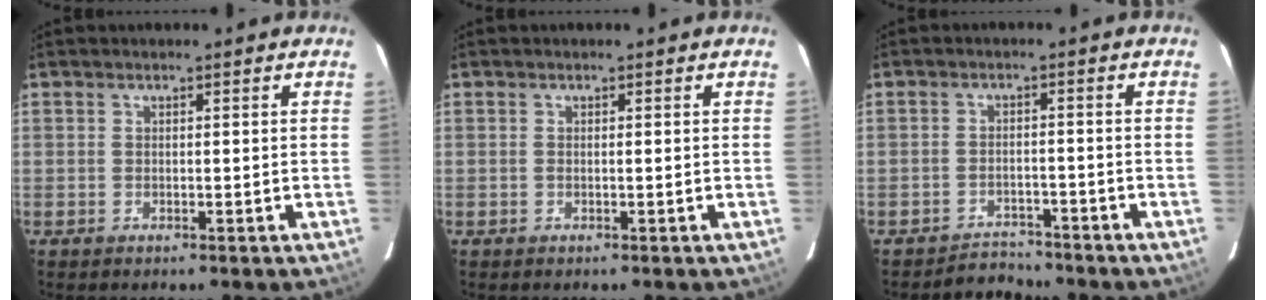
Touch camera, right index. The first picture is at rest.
{"total": 0.0}
{"total": 3.6, "force": [-3.3, 0.9, -1.0], "torque": [0.019, -0.001, -0.052]}